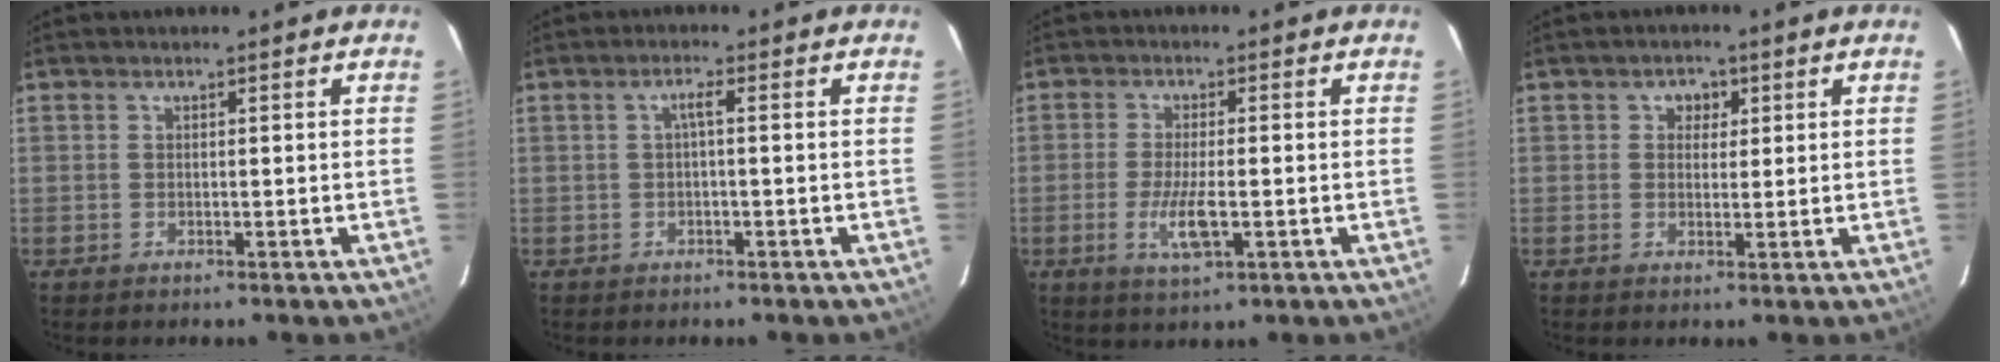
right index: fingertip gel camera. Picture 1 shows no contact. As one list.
[{"total": 1.5, "force": [-0.2, -0.1, 1.5], "torque": [-0.027, 0.006, -0.003]}, {"total": 6.2, "force": [-1.9, 1.5, 5.7], "torque": [-0.119, -0.012, -0.034]}, {"total": 2.6, "force": [0.8, 2.4, 0.7], "torque": [-0.004, 0.009, 0.011]}]